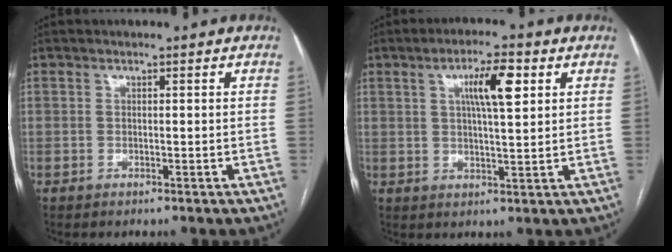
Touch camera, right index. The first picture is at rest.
{"total": 7.1, "force": [2.5, 1.1, 6.5], "torque": [-0.113, 0.010, 0.043]}